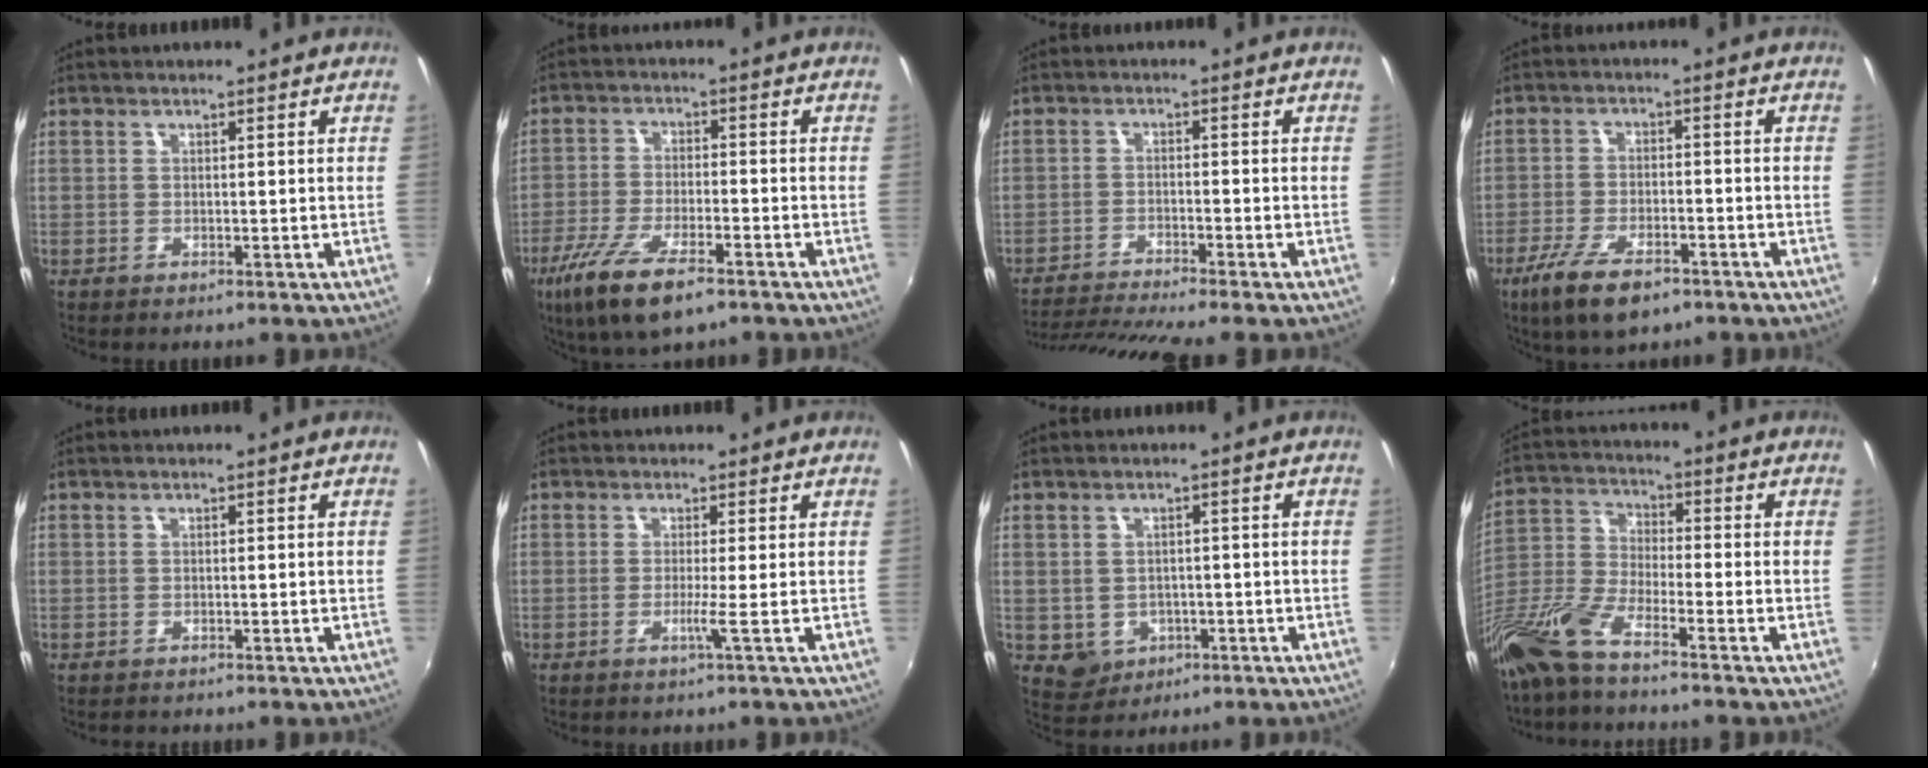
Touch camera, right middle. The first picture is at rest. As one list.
[{"total": 11.9, "force": [-7.5, 3.4, 8.5], "torque": [-0.190, -0.035, -0.141]}, {"total": 9.4, "force": [-8.4, -1.2, 3.9], "torque": [-0.094, -0.023, -0.144]}, {"total": 10.0, "force": [-6.5, 3.5, 6.6], "torque": [-0.155, -0.027, -0.118]}, {"total": 0.7, "force": [-0.6, 0.3, 0.0], "torque": [-0.003, -0.002, -0.010]}, {"total": 1.7, "force": [-0.4, -1.0, 1.4], "torque": [-0.020, -0.012, -0.013]}, {"total": 4.9, "force": [-1.4, 4.4, 1.5], "torque": [-0.042, 0.001, -0.005]}, {"total": 12.8, "force": [-9.5, 2.3, 8.1], "torque": [-0.189, -0.015, -0.200]}]